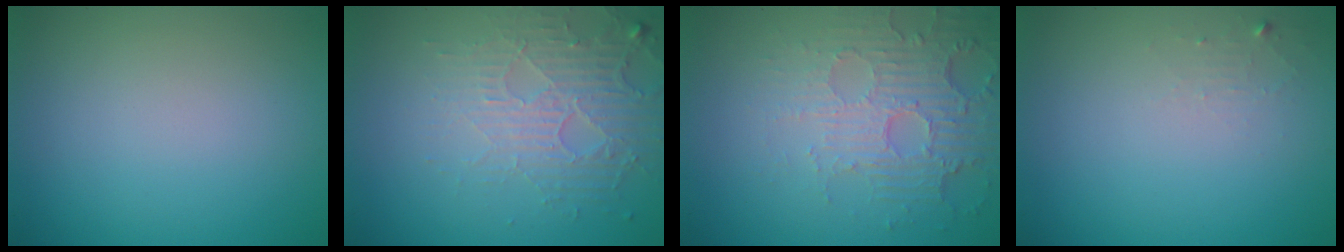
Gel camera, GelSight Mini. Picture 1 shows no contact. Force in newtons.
{"total": 5.1, "press": 3.4, "slide": 3.8}
{"total": 5.5, "press": 3.5, "slide": 4.2}
{"total": 1.0, "press": 1.0, "slide": 0.1}